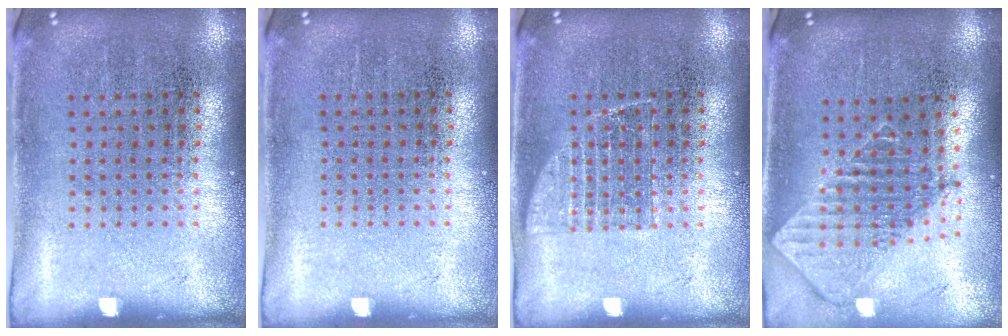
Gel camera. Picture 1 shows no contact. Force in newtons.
{"total": 0.0}
{"total": 1.6, "press": 1.5, "slide": 0.3}
{"total": 2.0, "press": 1.5, "slide": 1.3}